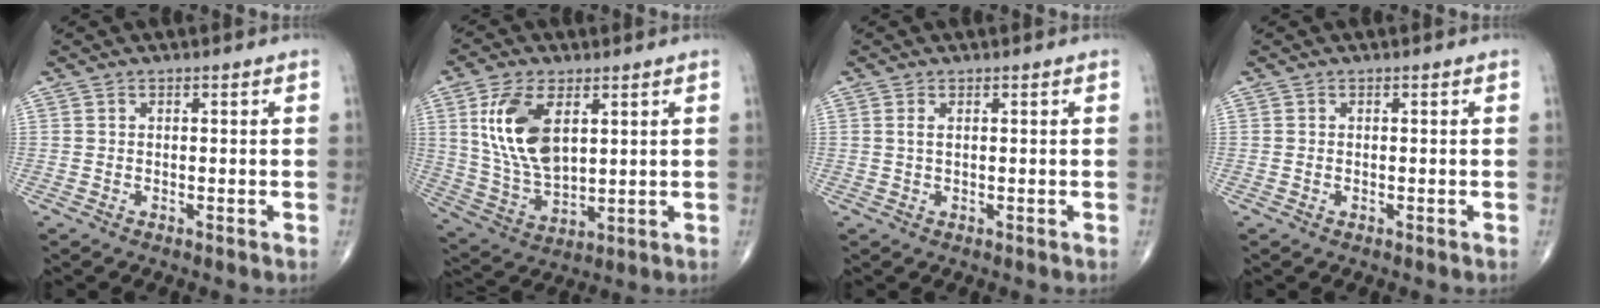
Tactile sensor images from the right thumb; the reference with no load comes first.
{"total": 14.0, "force": [4.4, 7.4, 11.0], "torque": [-0.213, -0.018, 0.095]}
{"total": 1.1, "force": [0.3, 0.4, 0.9], "torque": [-0.025, 0.004, 0.008]}
{"total": 0.0}